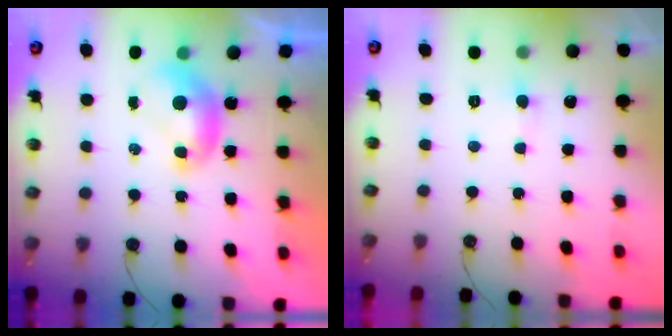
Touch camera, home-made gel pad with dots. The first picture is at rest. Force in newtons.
{"total": 0.7, "press": 0.5, "slide": 0.5}